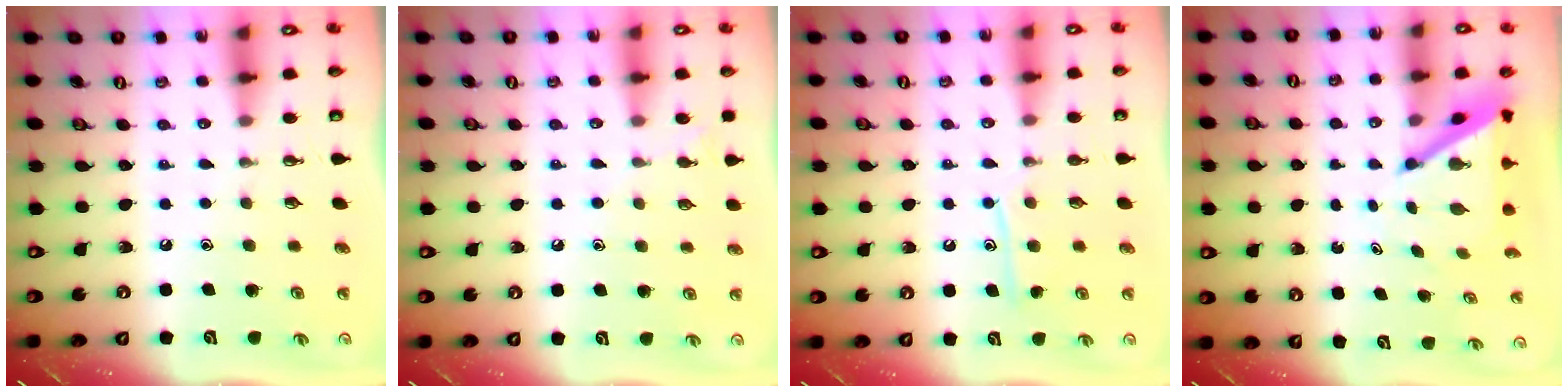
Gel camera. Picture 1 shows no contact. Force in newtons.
{"total": 6.9, "press": 6.8, "slide": 0.7}
{"total": 9.9, "press": 9.9, "slide": 0.8}
{"total": 5.1, "press": 5.1, "slide": 0.4}